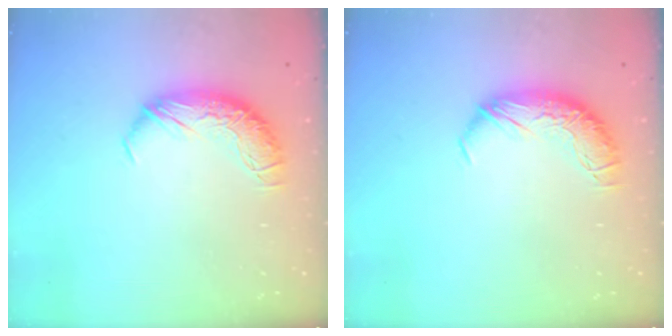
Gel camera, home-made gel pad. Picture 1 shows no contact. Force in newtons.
{"total": 0.0}